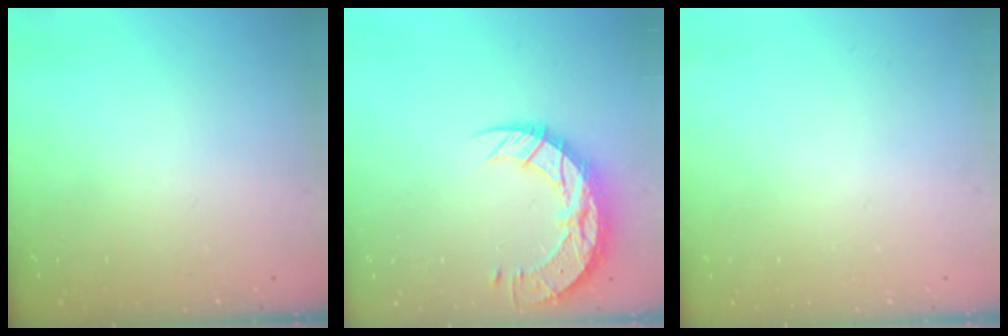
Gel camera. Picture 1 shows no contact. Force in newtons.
{"total": 16.5, "press": 16.4, "slide": 1.2}
{"total": 0.0}